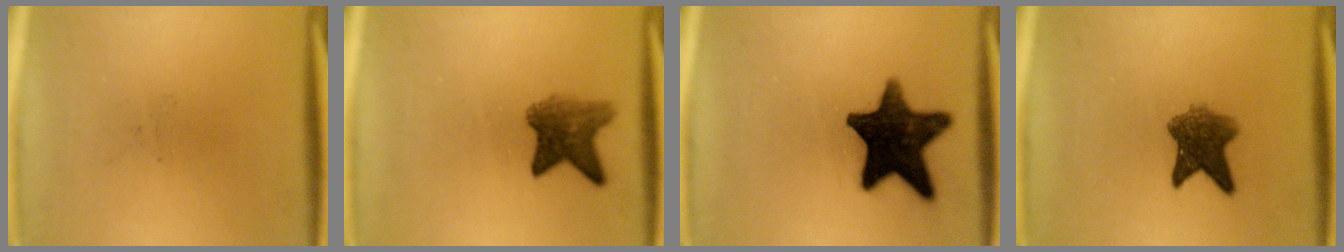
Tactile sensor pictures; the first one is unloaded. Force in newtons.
{"total": 5.6}
{"total": 15.3}
{"total": 6.3}